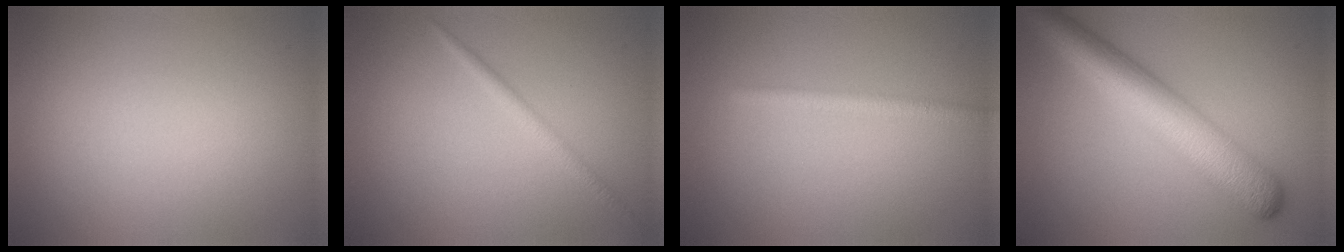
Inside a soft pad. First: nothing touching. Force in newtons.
{"total": 1.3, "press": 1.3, "slide": 0.0}
{"total": 1.8, "press": 1.8, "slide": 0.2}
{"total": 7.1, "press": 7.1, "slide": 0.2}